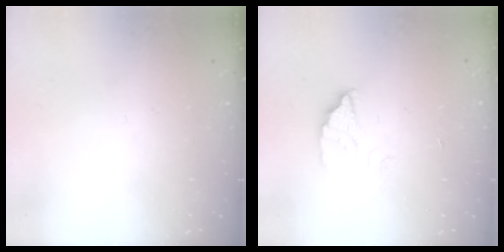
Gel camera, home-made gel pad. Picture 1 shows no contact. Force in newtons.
{"total": 2.4, "press": 2.4, "slide": 0.1}